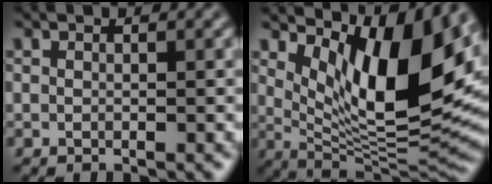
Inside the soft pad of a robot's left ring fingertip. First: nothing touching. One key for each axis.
{"total": 12.4, "fx": 4.3, "fy": 4.5, "fz": 10.7, "tx": -0.165, "ty": -0.015, "tz": 0.085}